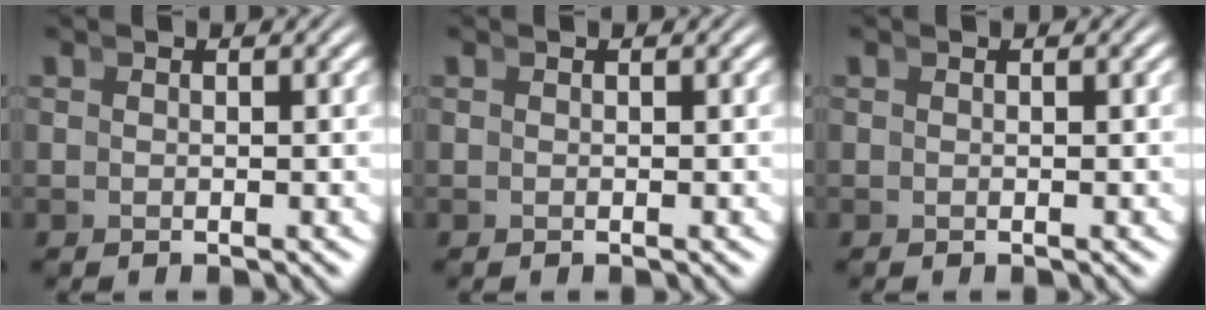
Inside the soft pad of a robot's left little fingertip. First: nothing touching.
{"total": 0.0}
{"total": 0.0}